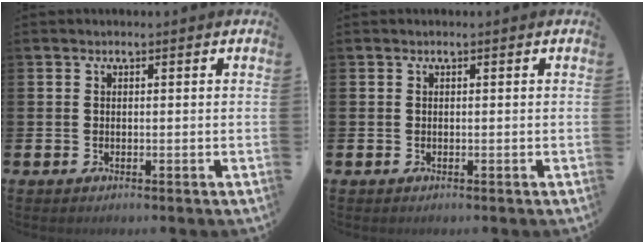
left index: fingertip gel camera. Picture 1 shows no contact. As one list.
[{"total": 0.0}]